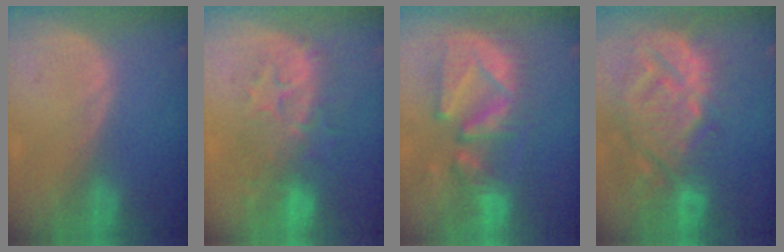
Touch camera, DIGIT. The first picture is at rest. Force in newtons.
{"total": 9.2, "press": 8.7, "slide": 3.2}
{"total": 12.1, "press": 10.9, "slide": 5.2}
{"total": 14.4, "press": 12.3, "slide": 7.5}